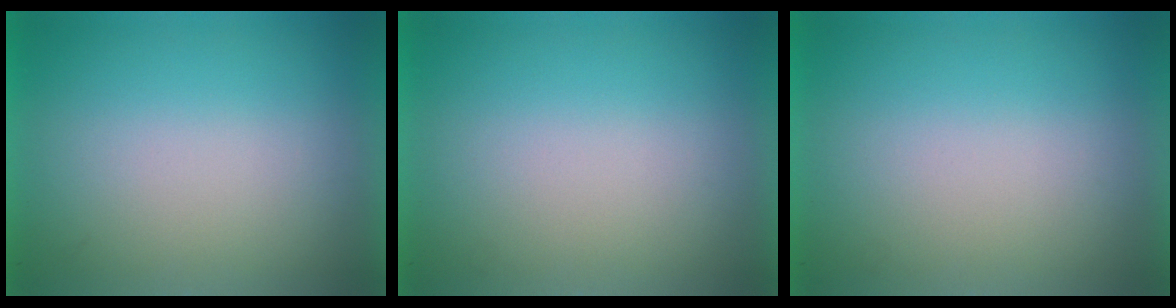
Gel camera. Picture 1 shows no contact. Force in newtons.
{"total": 0.0}
{"total": 0.0}